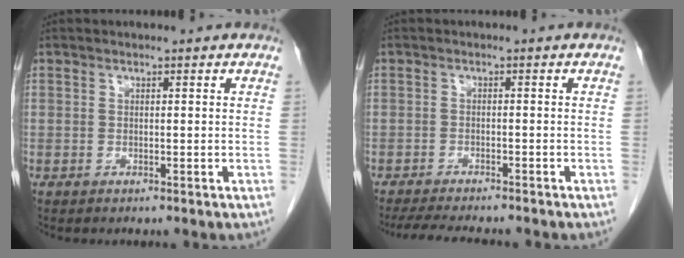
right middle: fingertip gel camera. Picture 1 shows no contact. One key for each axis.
{"total": 8.6, "fx": -7.6, "fy": 1.2, "fz": 3.7, "tx": -0.056, "ty": -0.013, "tz": -0.114}